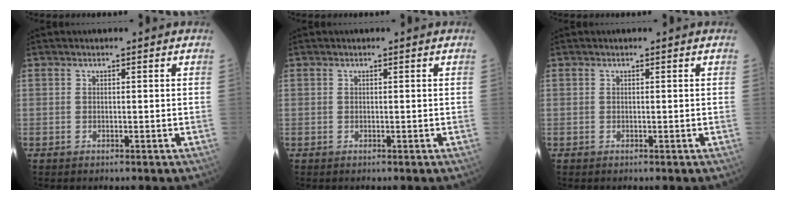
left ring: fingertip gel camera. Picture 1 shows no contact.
{"total": 0.0}
{"total": 0.0}